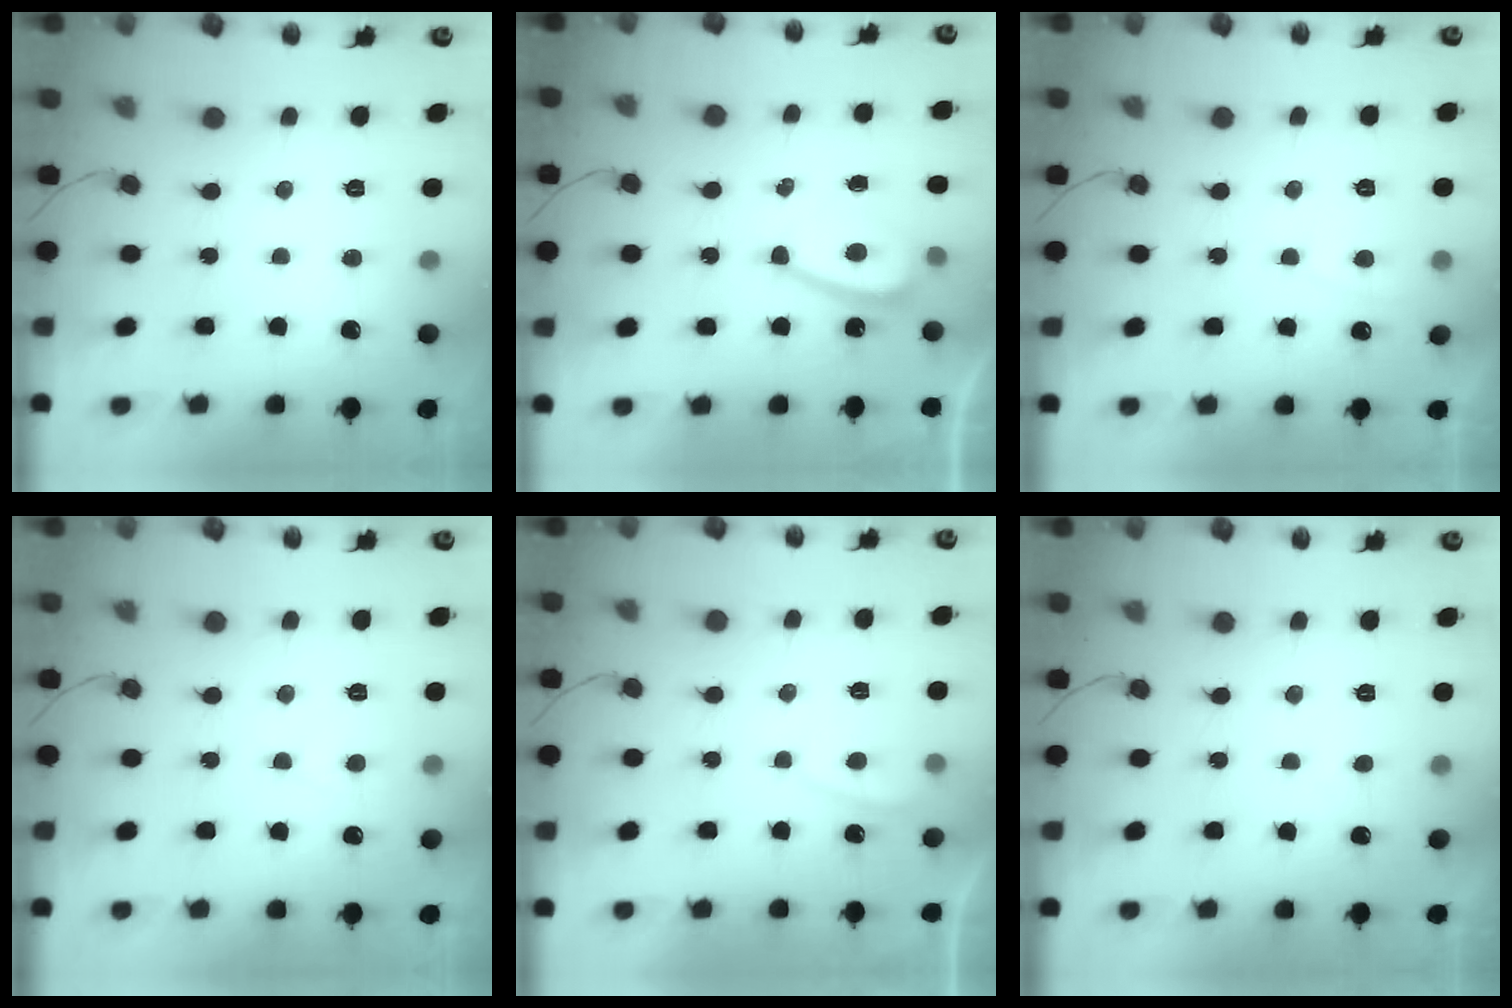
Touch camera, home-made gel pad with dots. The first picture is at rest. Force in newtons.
{"total": 6.6, "press": 6.2, "slide": 2.2}
{"total": 2.0, "press": 1.9, "slide": 0.6}
{"total": 2.7, "press": 2.7, "slide": 0.2}
{"total": 2.5, "press": 2.4, "slide": 0.6}
{"total": 0.0}